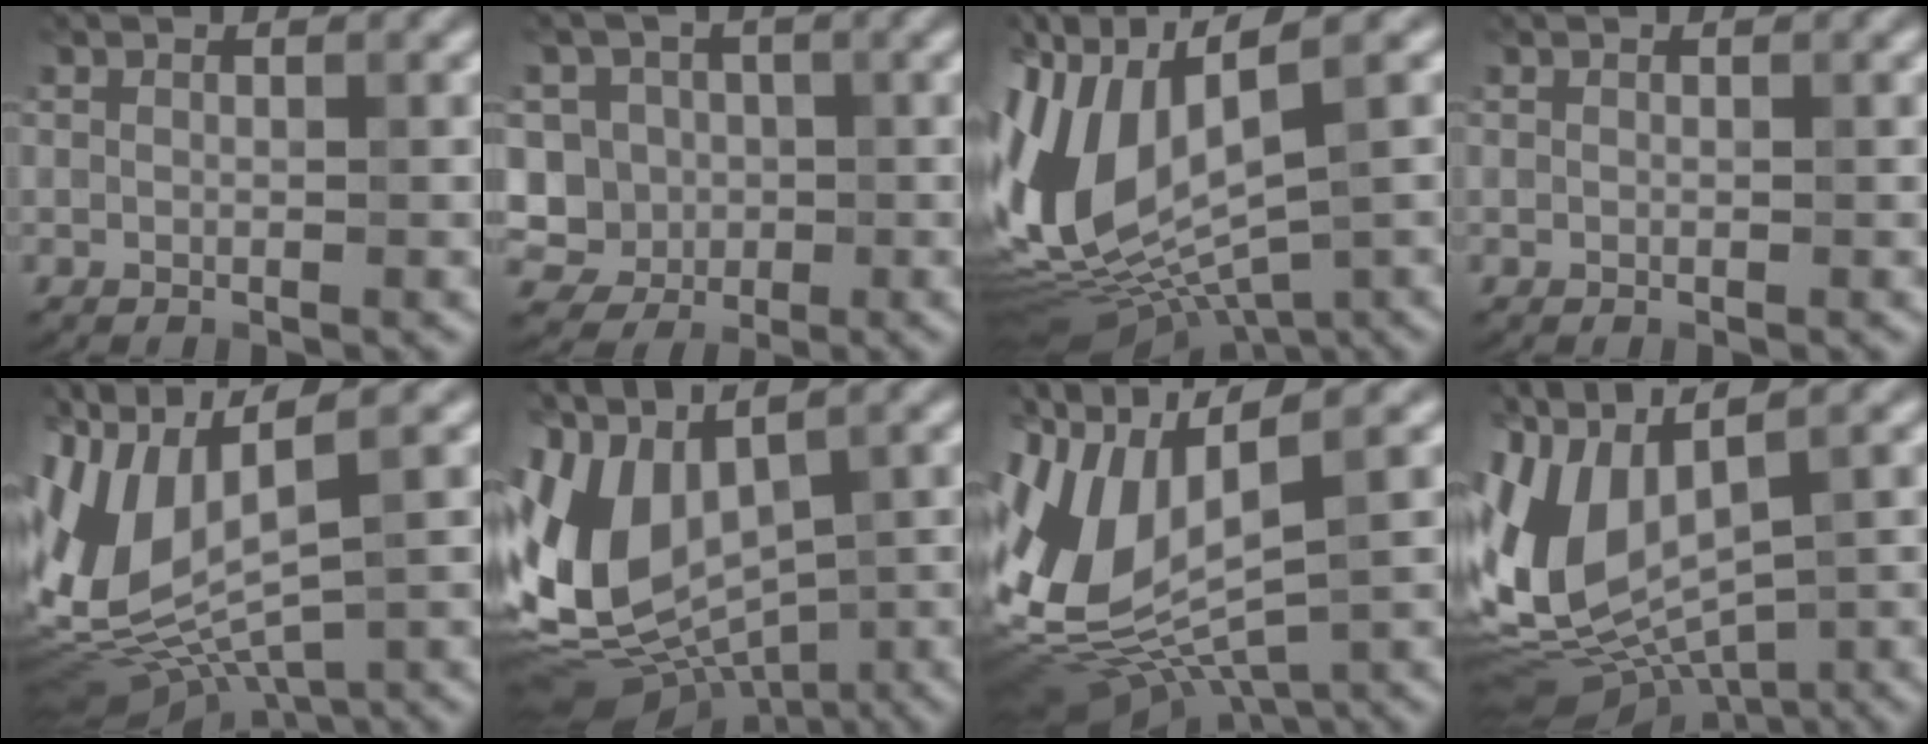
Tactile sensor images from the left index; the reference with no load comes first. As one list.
[{"total": 7.6, "force": [0.2, 7.2, 2.5], "torque": [-0.043, 0.029, -0.021]}, {"total": 14.1, "force": [0.3, 6.4, 12.6], "torque": [-0.285, 0.001, 0.025]}, {"total": 0.0}, {"total": 10.9, "force": [2.2, 5.0, 9.5], "torque": [-0.217, -0.007, 0.052]}, {"total": 11.4, "force": [-0.2, 7.2, 8.8], "torque": [-0.190, -0.012, 0.005]}, {"total": 11.8, "force": [1.4, 5.6, 10.3], "torque": [-0.231, -0.010, 0.034]}, {"total": 11.9, "force": [0.9, 6.4, 10.0], "torque": [-0.243, -0.003, 0.029]}]